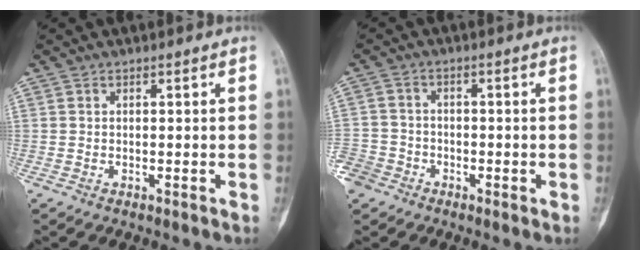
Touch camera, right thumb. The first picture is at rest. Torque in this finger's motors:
{"motor_torque": [0.75, -0.51, 0.15, -0.17, -0.01]}